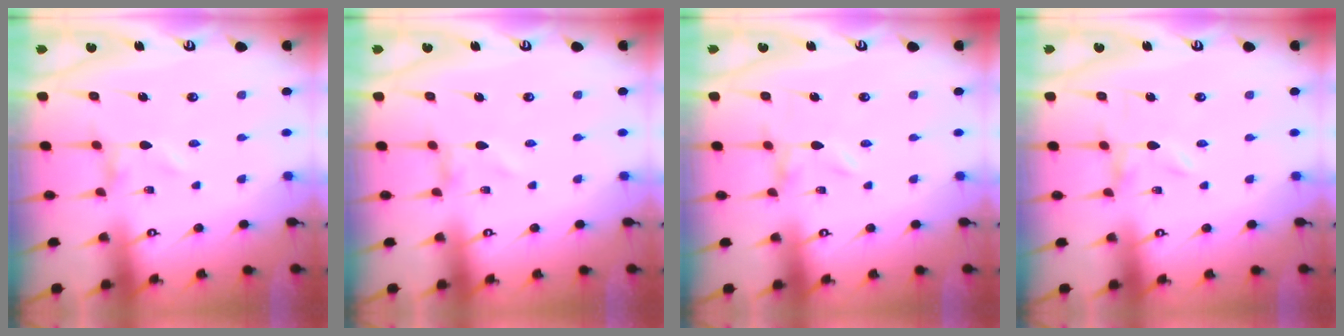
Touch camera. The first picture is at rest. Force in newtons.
{"total": 0.0}
{"total": 0.0}
{"total": 0.0}